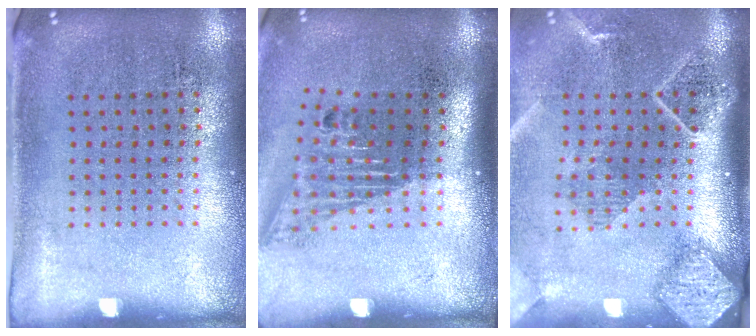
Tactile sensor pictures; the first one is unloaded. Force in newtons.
{"total": 1.6, "press": 1.2, "slide": 1.1}
{"total": 2.7, "press": 2.0, "slide": 1.8}